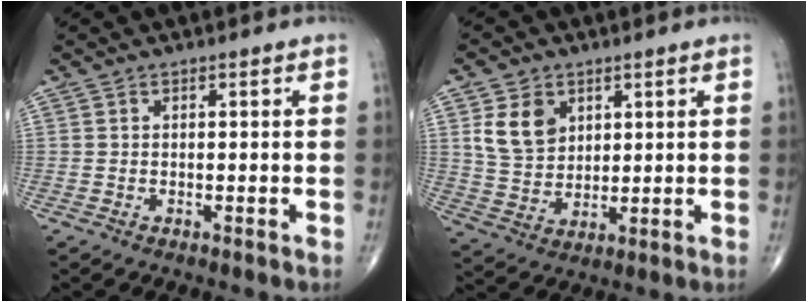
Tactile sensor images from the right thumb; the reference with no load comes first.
{"total": 8.6, "force": [3.4, 6.4, 4.6], "torque": [-0.064, -0.018, 0.074]}